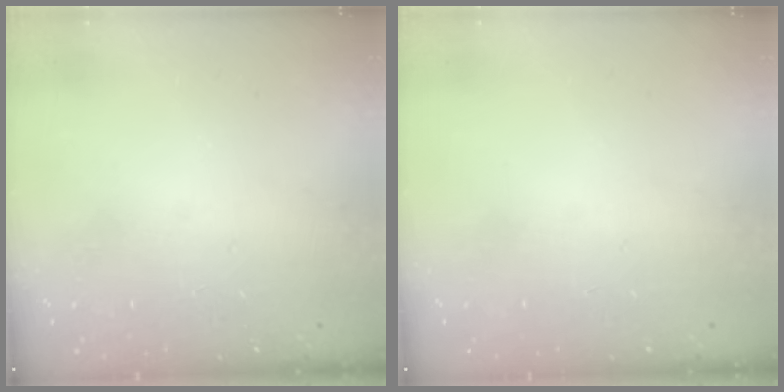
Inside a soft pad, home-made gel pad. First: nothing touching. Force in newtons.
{"total": 0.0}